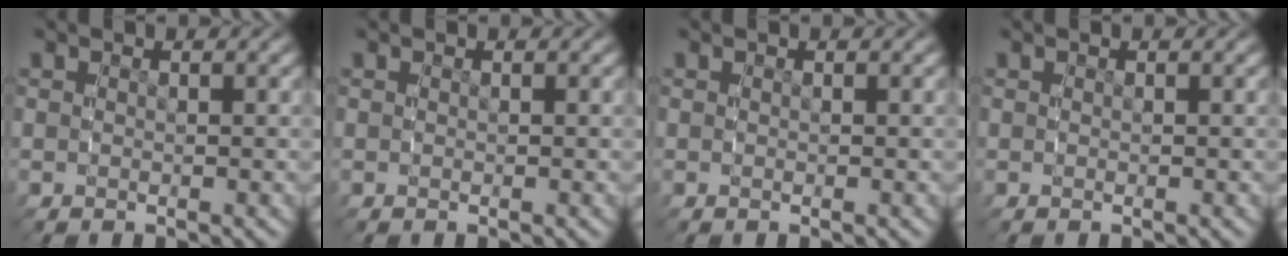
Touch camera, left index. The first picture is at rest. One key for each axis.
{"total": 0.0}
{"total": 0.0}
{"total": 0.0}